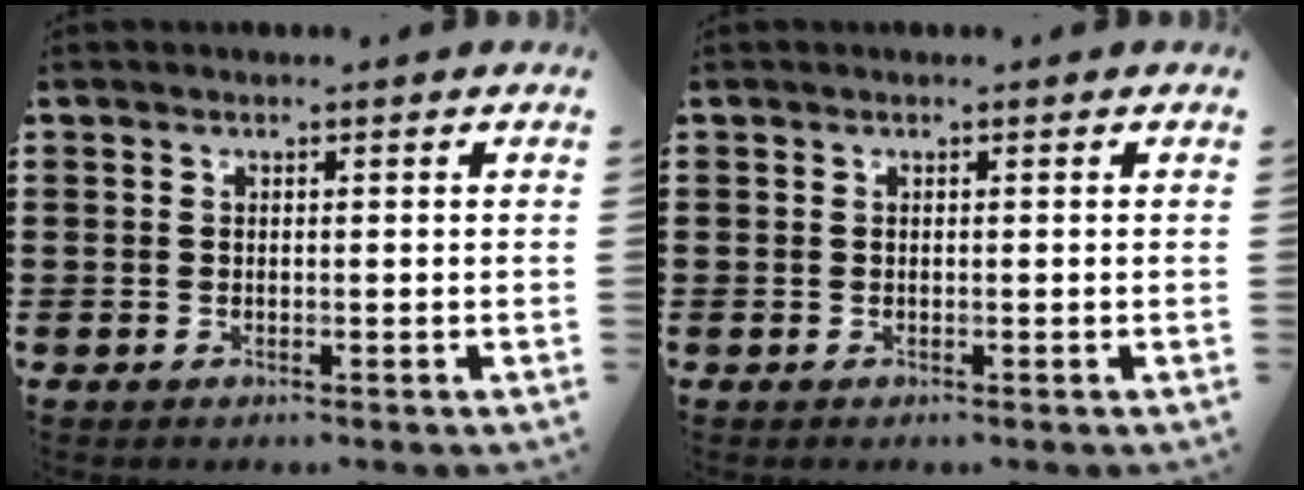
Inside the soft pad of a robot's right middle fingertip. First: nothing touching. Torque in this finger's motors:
{"motor_torque": [0.07, 0.01, -0.03, 0.02]}